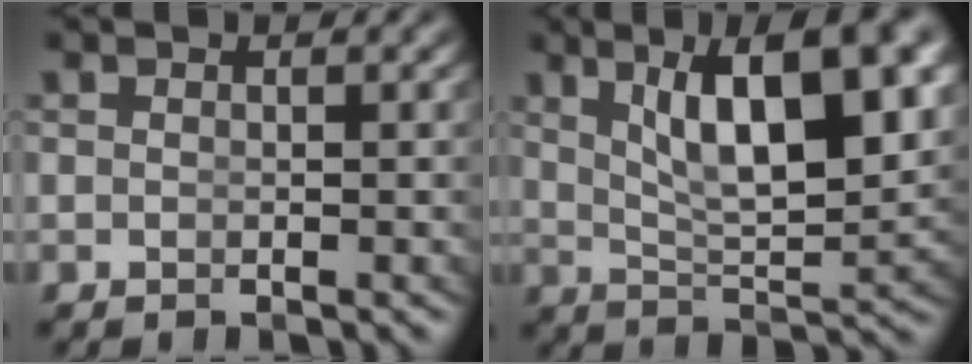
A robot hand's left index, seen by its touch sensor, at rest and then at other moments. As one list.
[{"total": 9.2, "force": [3.3, 2.6, 8.2], "torque": [-0.122, 0.000, 0.060]}]